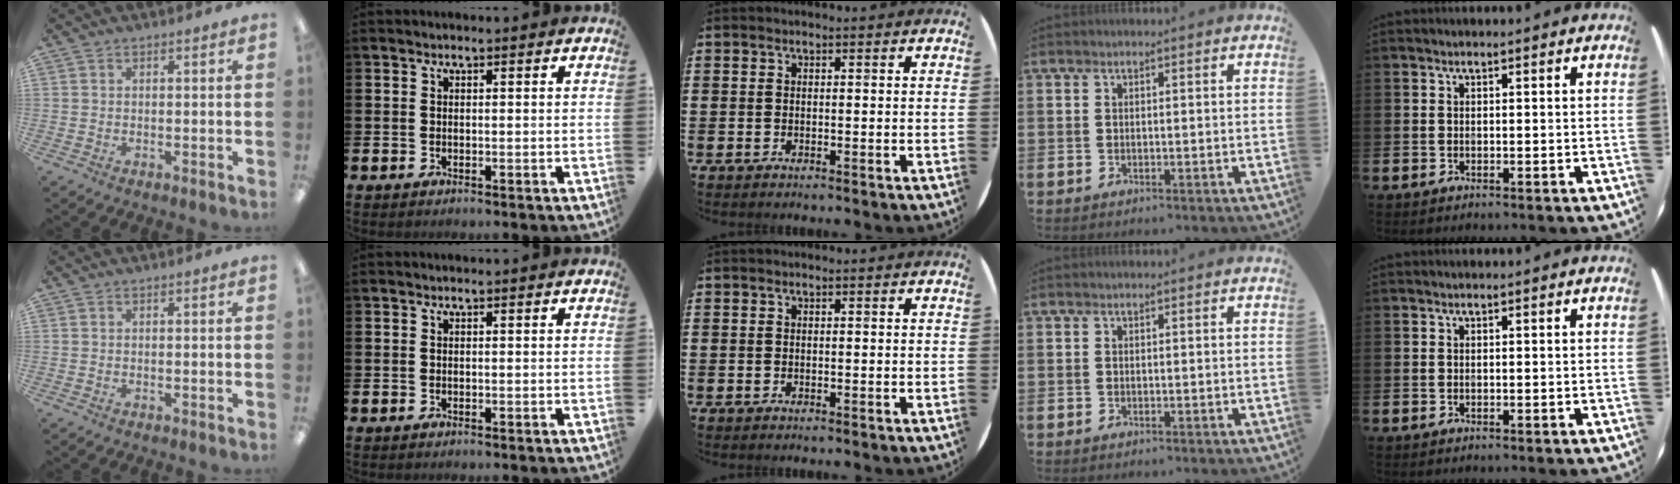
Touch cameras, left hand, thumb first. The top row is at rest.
{}